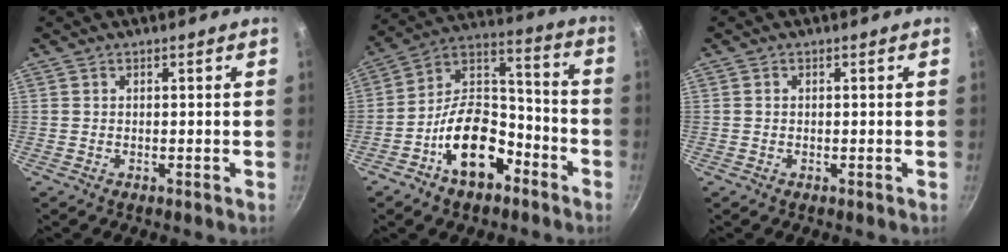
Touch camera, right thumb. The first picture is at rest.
{"total": 16.5, "force": [-8.1, 9.7, 10.6], "torque": [-0.137, 0.082, -0.147]}
{"total": 0.6, "force": [0.1, 0.5, 0.4], "torque": [-0.006, 0.003, 0.002]}